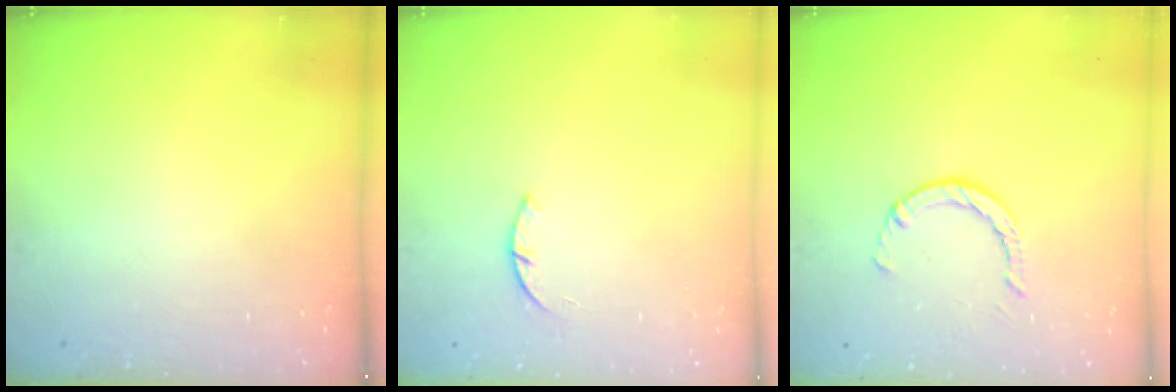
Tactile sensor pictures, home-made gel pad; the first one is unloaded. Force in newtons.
{"total": 1.4, "press": 1.4, "slide": 0.3}
{"total": 2.4, "press": 2.4, "slide": 0.4}